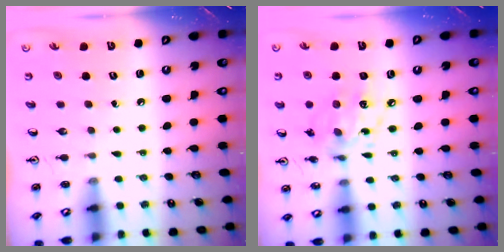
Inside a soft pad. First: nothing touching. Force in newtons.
{"total": 9.8, "press": 9.8, "slide": 0.6}